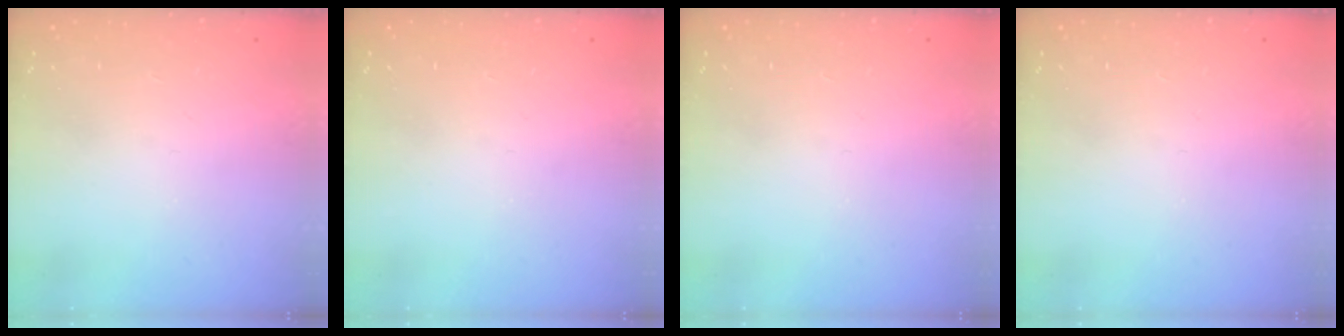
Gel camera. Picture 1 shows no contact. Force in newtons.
{"total": 0.0}
{"total": 0.0}
{"total": 0.0}